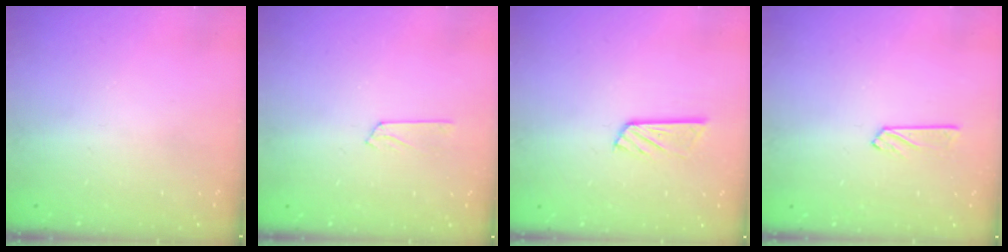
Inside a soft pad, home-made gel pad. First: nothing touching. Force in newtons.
{"total": 2.5, "press": 2.4, "slide": 0.3}
{"total": 7.0, "press": 7.0, "slide": 0.5}
{"total": 3.9, "press": 3.9, "slide": 0.3}